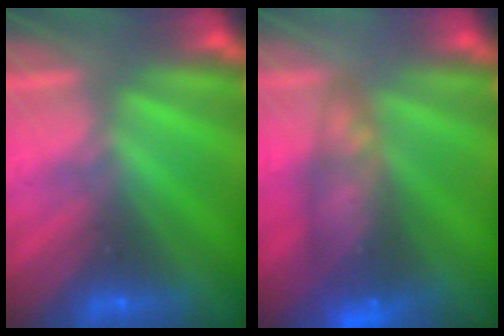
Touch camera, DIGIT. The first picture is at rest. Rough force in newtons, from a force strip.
{"total": 7.2}